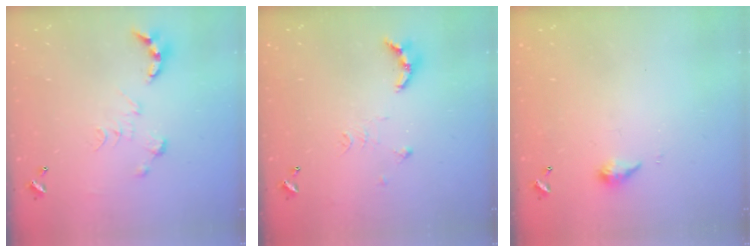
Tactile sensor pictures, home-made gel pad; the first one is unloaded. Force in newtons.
{"total": 9.3, "press": 9.2, "slide": 0.9}
{"total": 4.4, "press": 4.3, "slide": 0.8}